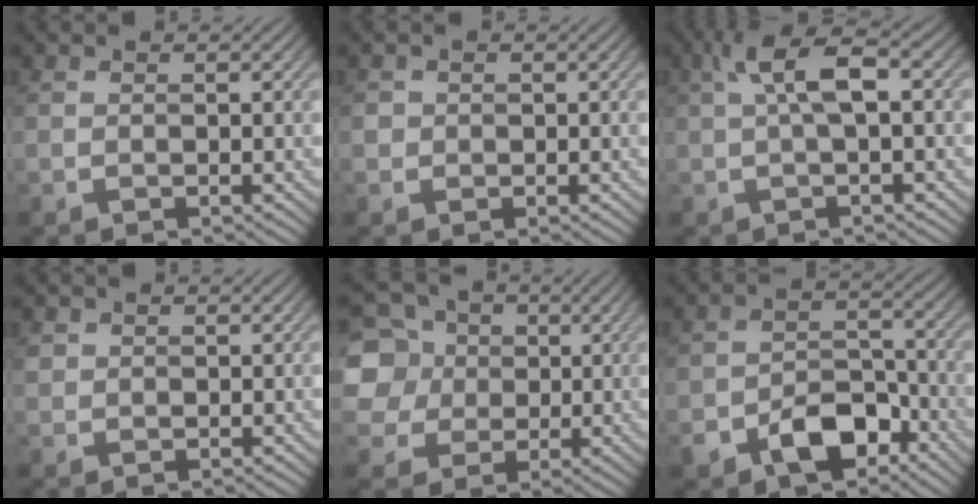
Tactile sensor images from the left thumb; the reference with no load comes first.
{"total": 1.1, "force": [0.0, 1.1, 0.1], "torque": [0.002, -0.003, -0.004]}
{"total": 5.5, "force": [1.0, 1.4, 5.2], "torque": [-0.098, 0.018, 0.016]}
{"total": 0.9, "force": [0.5, 0.8, 0.1], "torque": [-0.003, -0.001, 0.010]}
{"total": 9.8, "force": [1.8, 8.6, 4.3], "torque": [-0.155, 0.025, 0.015]}
{"total": 8.1, "force": [-4.9, 4.6, 4.5], "torque": [-0.076, -0.010, -0.094]}